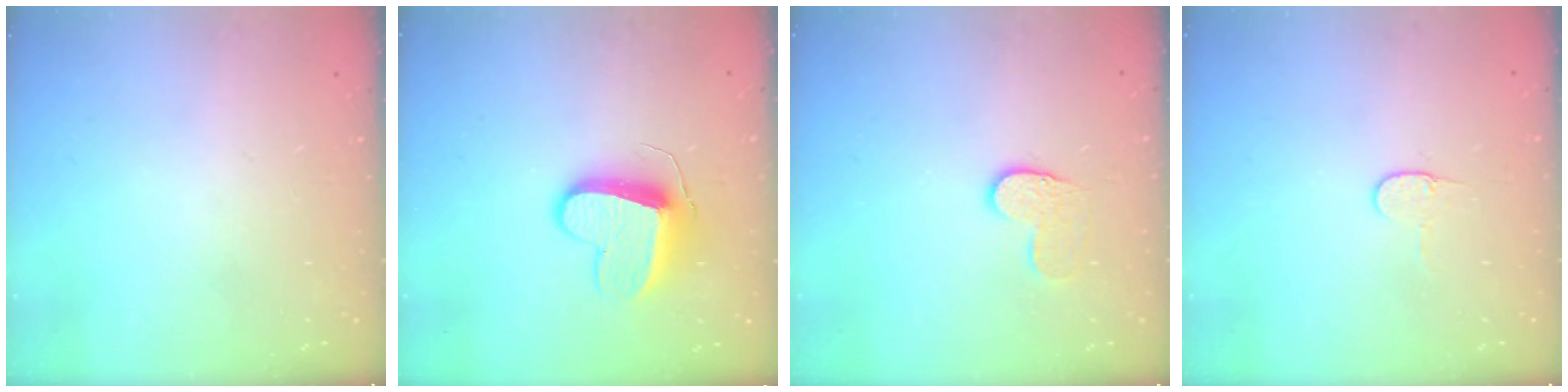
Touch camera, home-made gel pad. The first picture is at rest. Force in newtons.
{"total": 9.9, "press": 9.9, "slide": 0.0}
{"total": 6.9, "press": 6.8, "slide": 0.6}
{"total": 3.2, "press": 3.2, "slide": 0.3}